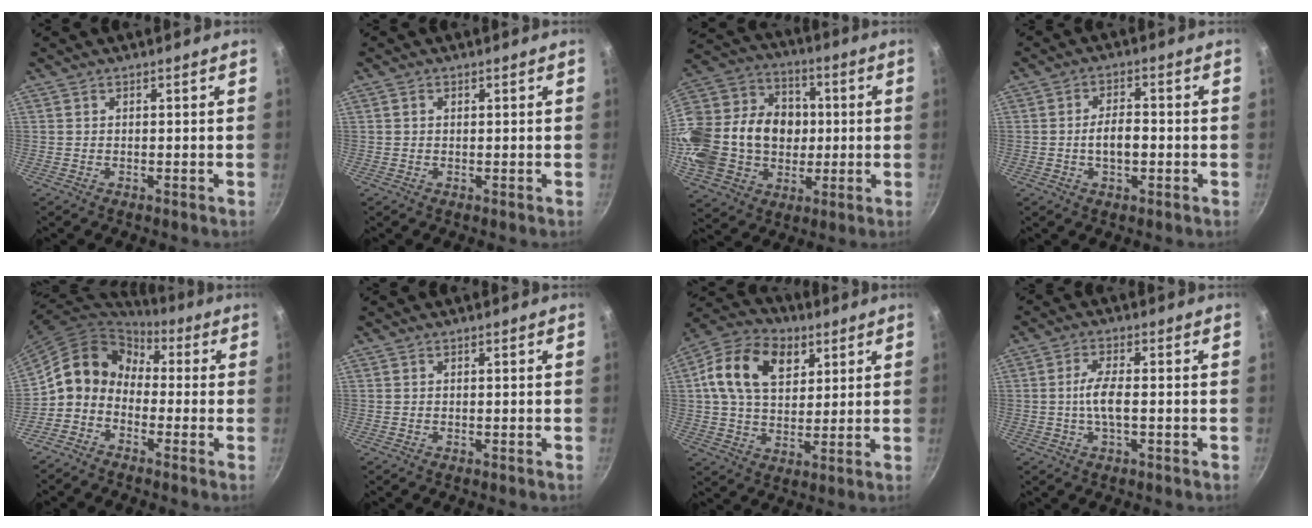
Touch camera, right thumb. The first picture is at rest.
{"total": 0.8, "force": [0.2, 0.7, 0.4], "torque": [-0.007, 0.005, 0.004]}
{"total": 28.0, "force": [-0.2, 22.6, 16.6], "torque": [-0.337, 0.049, 0.010]}
{"total": 5.4, "force": [-1.0, 2.6, 4.6], "torque": [-0.068, 0.017, -0.016]}
{"total": 10.4, "force": [-1.2, 8.6, 5.7], "torque": [-0.085, 0.048, -0.054]}
{"total": 0.0}
{"total": 15.7, "force": [5.5, 10.7, 10.2], "torque": [-0.159, 0.000, 0.083]}
{"total": 4.9, "force": [-0.7, 1.4, 4.6], "torque": [-0.102, 0.008, -0.016]}